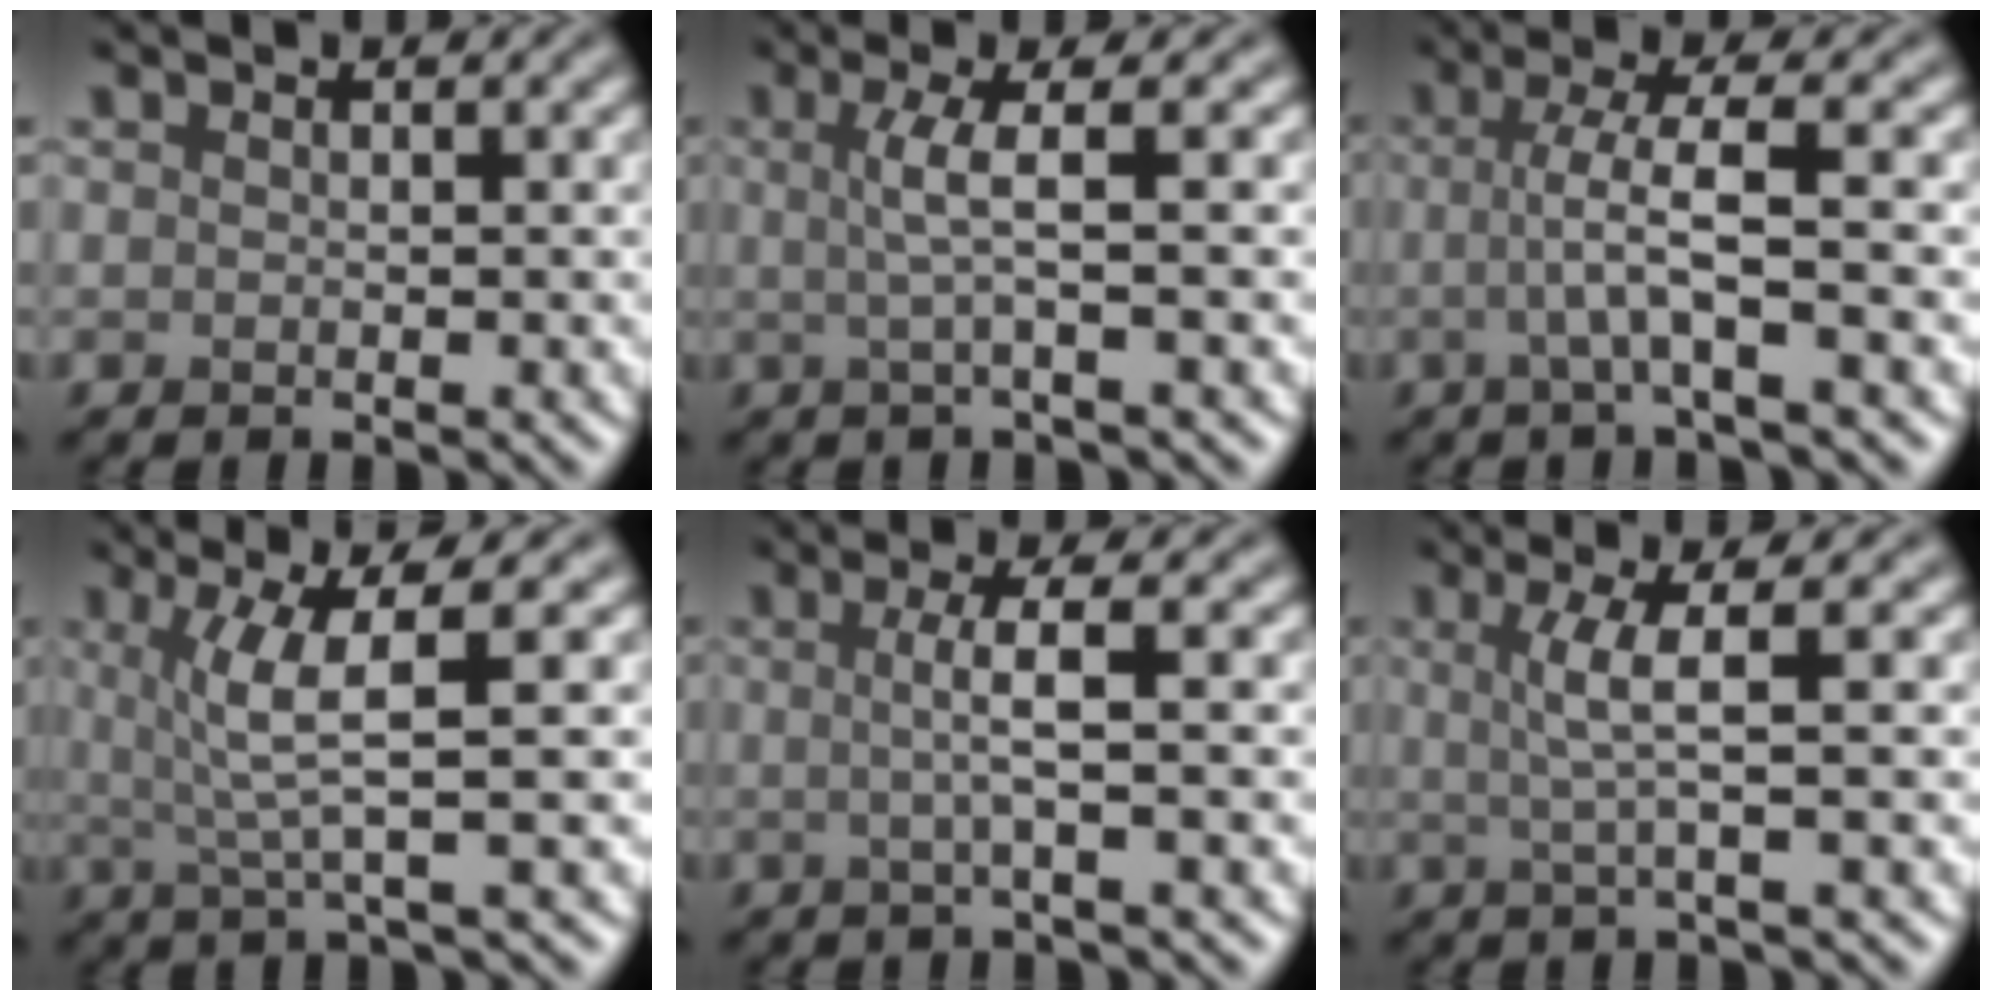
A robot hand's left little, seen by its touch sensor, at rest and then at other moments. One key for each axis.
{"total": 3.2, "fx": 0.2, "fy": 0.6, "fz": 3.1, "tx": -0.059, "ty": 0.002, "tz": 0.000}
{"total": 4.0, "fx": -0.3, "fy": 0.5, "fz": 4.0, "tx": -0.073, "ty": 0.000, "tz": -0.009}
{"total": 4.7, "fx": 1.1, "fy": 0.6, "fz": 4.5, "tx": -0.087, "ty": 0.003, "tz": 0.024}
{"total": 3.0, "fx": 0.0, "fy": 0.6, "fz": 3.0, "tx": -0.053, "ty": -0.001, "tz": -0.007}
{"total": 3.4, "fx": 0.5, "fy": 0.6, "fz": 3.4, "tx": -0.065, "ty": 0.001, "tz": 0.009}